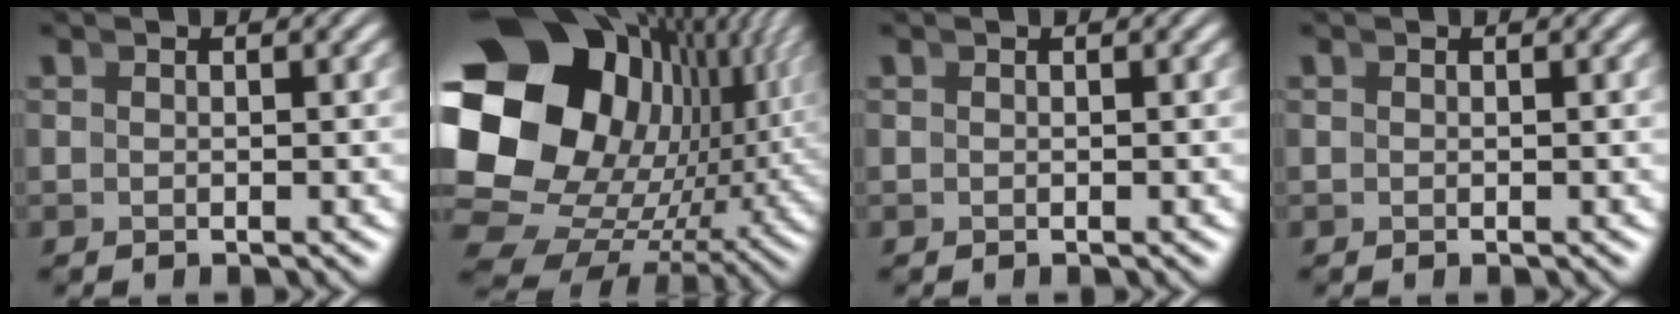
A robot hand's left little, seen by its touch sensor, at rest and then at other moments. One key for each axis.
{"total": 27.5, "fx": 1.1, "fy": 20.0, "fz": 18.8, "tx": -0.328, "ty": -0.050, "tz": 0.026}
{"total": 0.0}
{"total": 0.0}